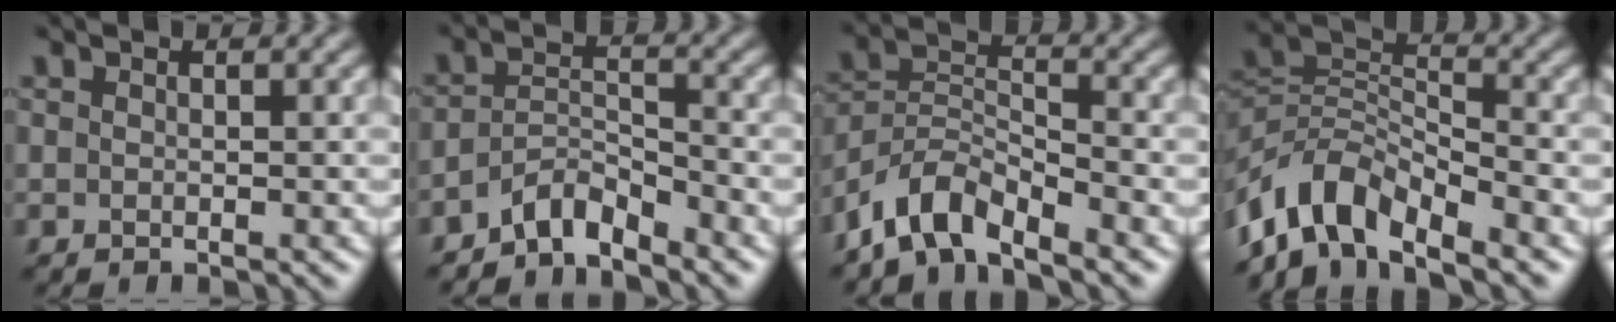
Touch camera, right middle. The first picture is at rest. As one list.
[{"total": 3.6, "force": [-3.1, 1.0, 1.4], "torque": [-0.025, 0.008, -0.066]}, {"total": 5.2, "force": [-4.2, 1.7, 2.4], "torque": [-0.039, 0.002, -0.091]}, {"total": 7.8, "force": [-5.7, 3.2, 4.1], "torque": [-0.064, 0.000, -0.123]}]